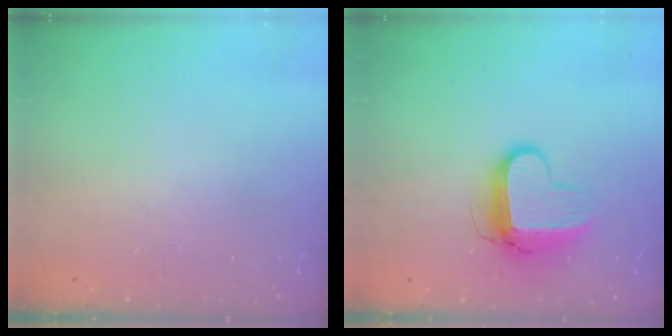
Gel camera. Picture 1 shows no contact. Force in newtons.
{"total": 10.3, "press": 10.3, "slide": 1.2}